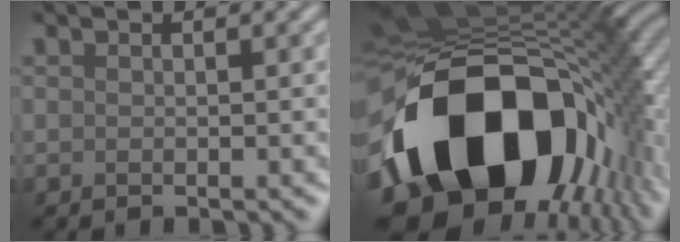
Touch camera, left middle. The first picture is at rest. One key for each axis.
{"total": 18.5, "fx": -5.5, "fy": 11.8, "fz": 13.1, "tx": -0.239, "ty": -0.029, "tz": -0.075}